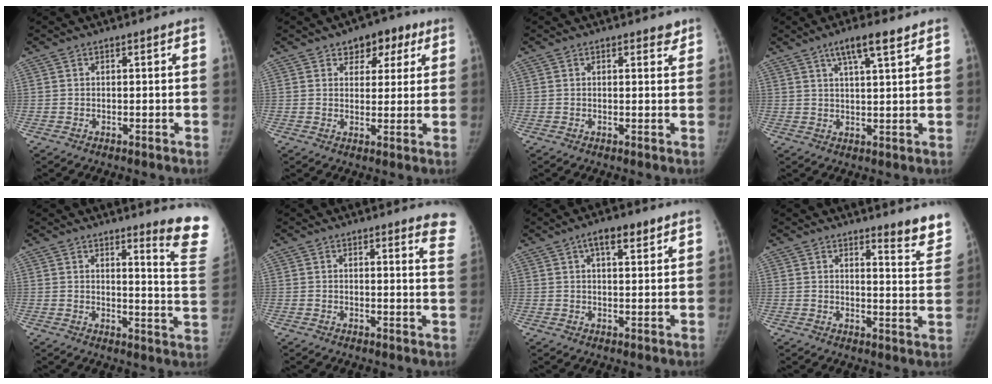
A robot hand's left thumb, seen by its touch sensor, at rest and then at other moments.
{"total": 7.1, "force": [3.8, 5.0, 3.3], "torque": [0.004, -0.009, 0.049]}
{"total": 1.4, "force": [1.1, 0.7, 0.4], "torque": [0.012, -0.007, 0.009]}
{"total": 6.4, "force": [4.1, 1.0, 4.8], "torque": [-0.079, -0.013, 0.071]}
{"total": 11.8, "force": [9.5, 0.6, 6.9], "torque": [-0.062, -0.101, 0.101]}
{"total": 6.8, "force": [6.3, 1.0, 2.5], "torque": [-0.002, -0.048, 0.039]}
{"total": 5.7, "force": [3.2, 2.1, 4.2], "torque": [-0.049, -0.006, 0.046]}
{"total": 8.2, "force": [7.0, 1.3, 4.0], "torque": [-0.024, -0.058, 0.075]}